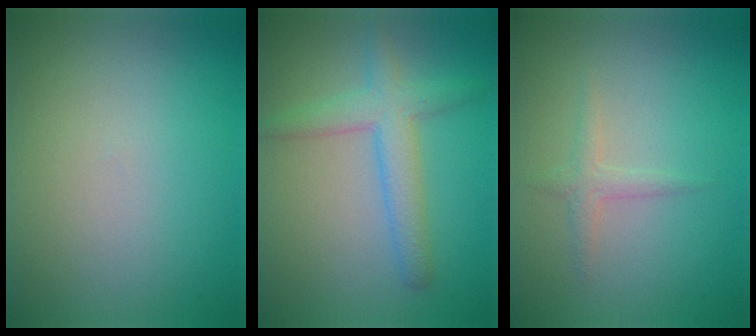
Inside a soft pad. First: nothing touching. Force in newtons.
{"total": 3.6, "press": 3.6, "slide": 0.1}
{"total": 1.3, "press": 1.3, "slide": 0.1}